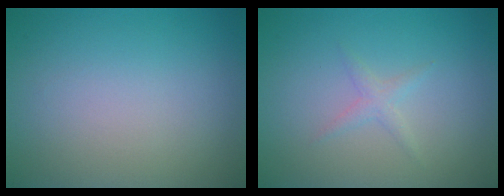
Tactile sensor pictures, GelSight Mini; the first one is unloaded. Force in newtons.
{"total": 1.1, "press": 1.1, "slide": 0.1}